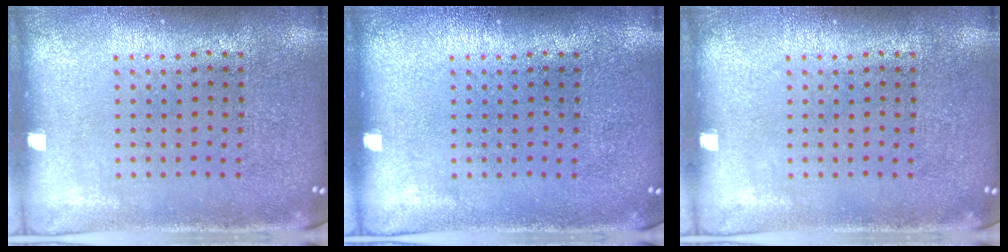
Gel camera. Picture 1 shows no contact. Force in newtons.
{"total": 0.0}
{"total": 0.0}